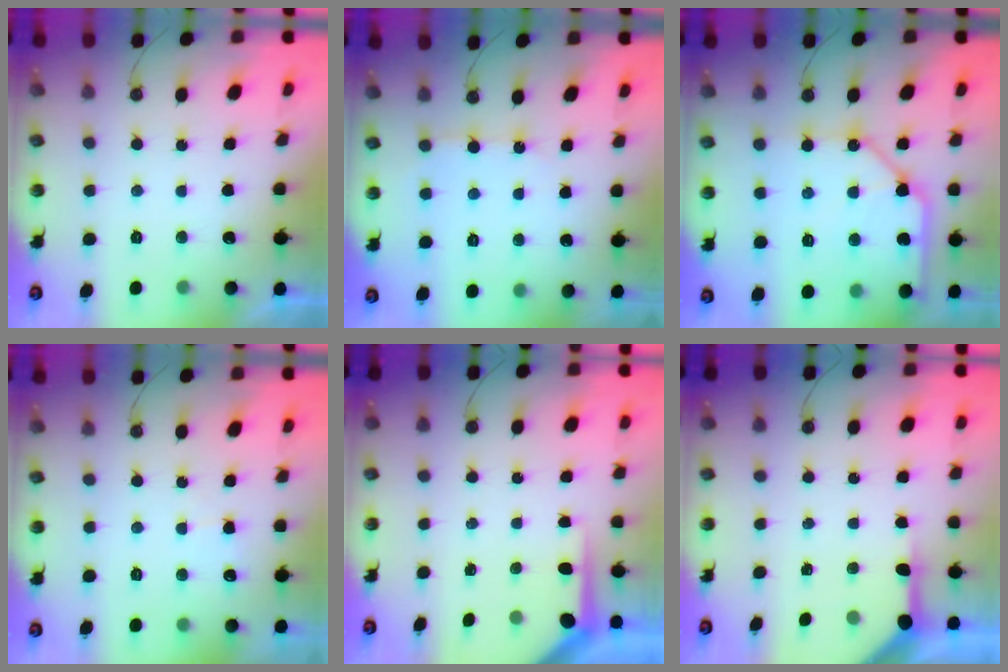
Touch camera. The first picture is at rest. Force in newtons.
{"total": 5.0, "press": 5.0, "slide": 0.3}
{"total": 14.2, "press": 14.1, "slide": 1.6}
{"total": 3.8, "press": 3.8, "slide": 0.3}
{"total": 5.3, "press": 5.2, "slide": 0.1}
{"total": 5.6, "press": 5.6, "slide": 0.4}